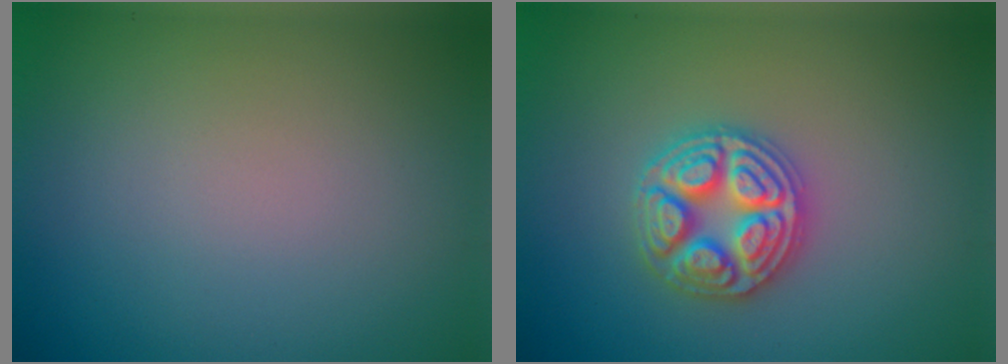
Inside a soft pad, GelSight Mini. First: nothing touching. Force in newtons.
{"total": 4.7, "press": 4.7, "slide": 0.5}